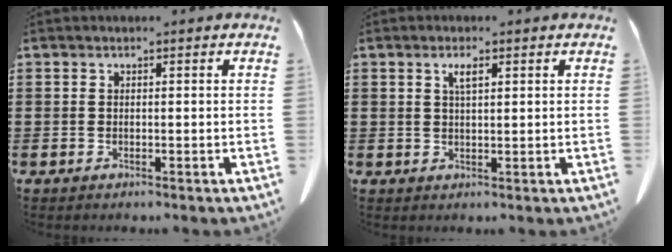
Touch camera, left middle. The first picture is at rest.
{"total": 2.1, "force": [1.0, 0.5, 1.8], "torque": [-0.038, 0.001, 0.017]}